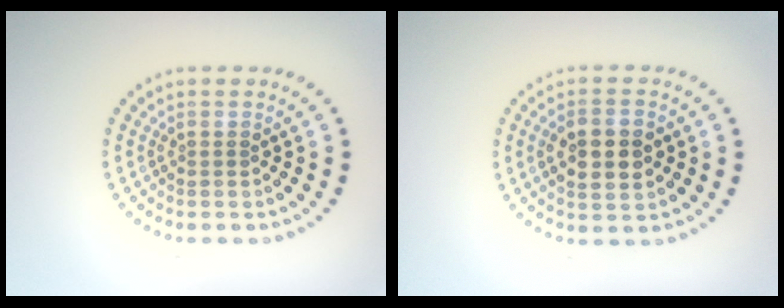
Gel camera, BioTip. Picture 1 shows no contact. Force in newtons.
{"total": 4.4, "press": 4.4, "slide": 0.2}